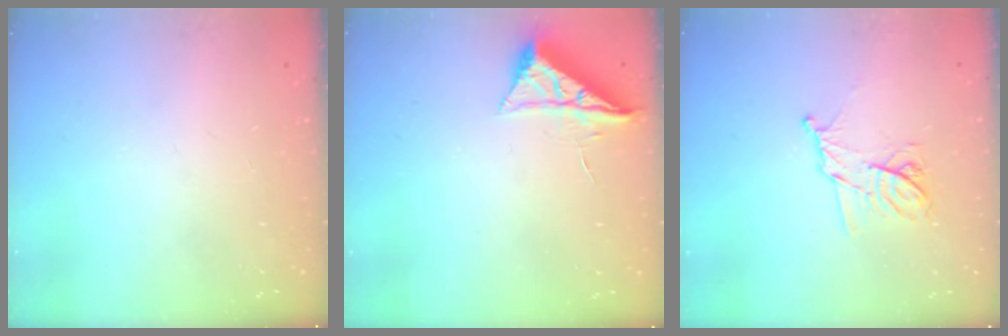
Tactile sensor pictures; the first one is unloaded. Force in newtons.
{"total": 6.1, "press": 6.1, "slide": 0.7}
{"total": 10.3, "press": 10.3, "slide": 0.3}